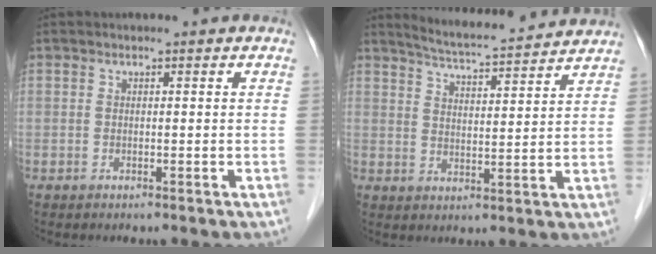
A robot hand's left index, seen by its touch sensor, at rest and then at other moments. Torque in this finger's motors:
{"motor_torque": [0.34, -0.46, 0.05, -0.01]}